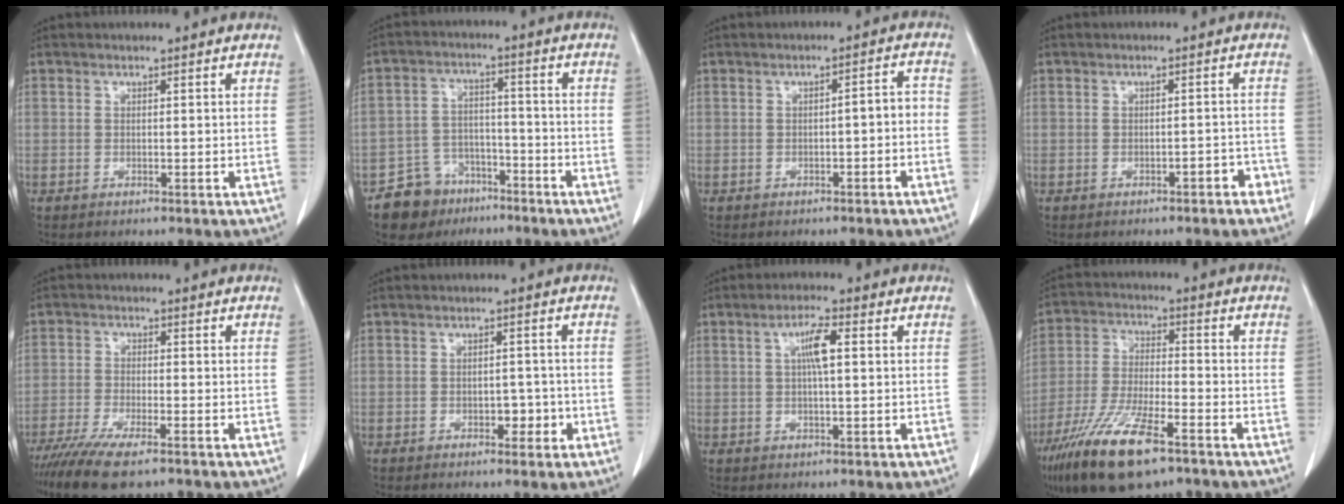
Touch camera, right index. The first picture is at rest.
{"total": 7.9, "force": [-5.4, 5.7, 0.8], "torque": [-0.015, 0.019, -0.088]}
{"total": 3.0, "force": [-1.1, 0.9, 2.7], "torque": [-0.035, 0.016, -0.014]}
{"total": 2.2, "force": [-1.6, 0.8, 1.4], "torque": [-0.018, 0.004, -0.019]}
{"total": 9.4, "force": [-7.0, 1.5, 6.2], "torque": [-0.107, -0.022, -0.116]}
{"total": 2.8, "force": [-1.0, 1.7, 2.0], "torque": [-0.021, 0.006, -0.009]}
{"total": 4.4, "force": [1.0, 0.6, 4.3], "torque": [-0.080, 0.006, 0.017]}
{"total": 14.3, "force": [-9.1, 3.2, 10.6], "torque": [-0.216, -0.027, -0.162]}